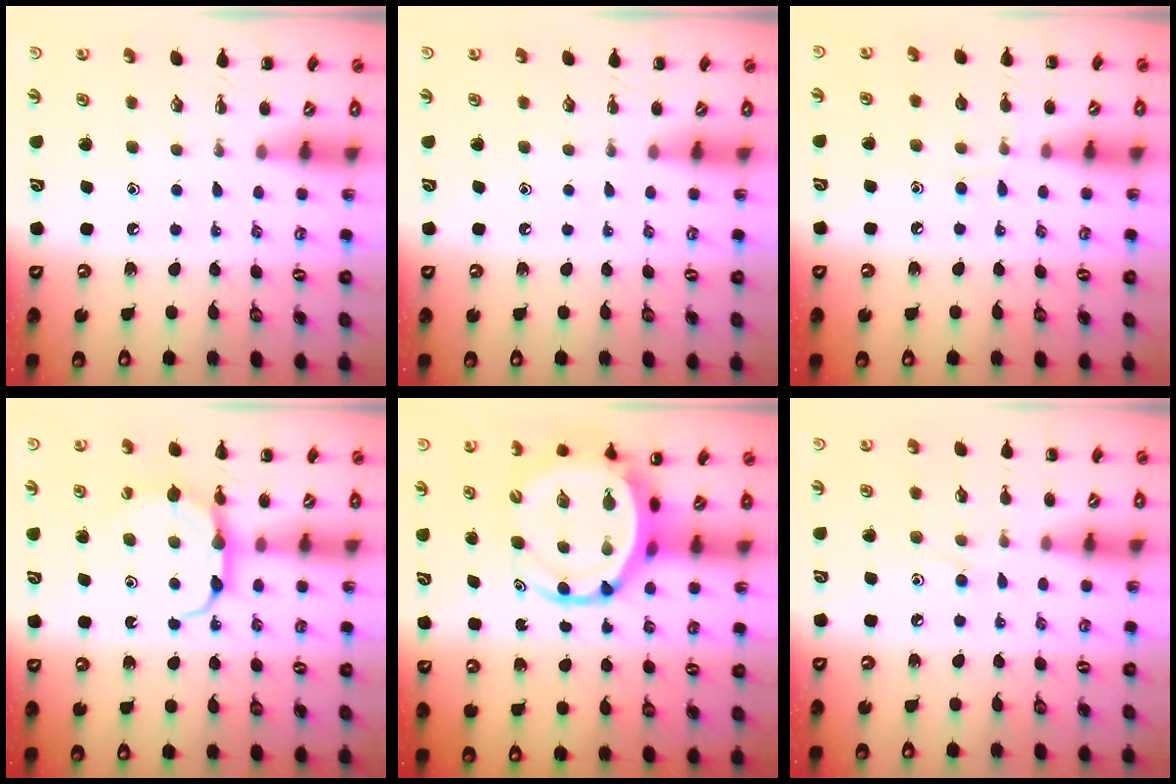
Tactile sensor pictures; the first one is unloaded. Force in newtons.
{"total": 0.0}
{"total": 6.9, "press": 6.5, "slide": 2.3}
{"total": 7.9, "press": 7.8, "slide": 1.0}
{"total": 8.9, "press": 8.5, "slide": 2.5}
{"total": 7.1, "press": 6.7, "slide": 2.4}